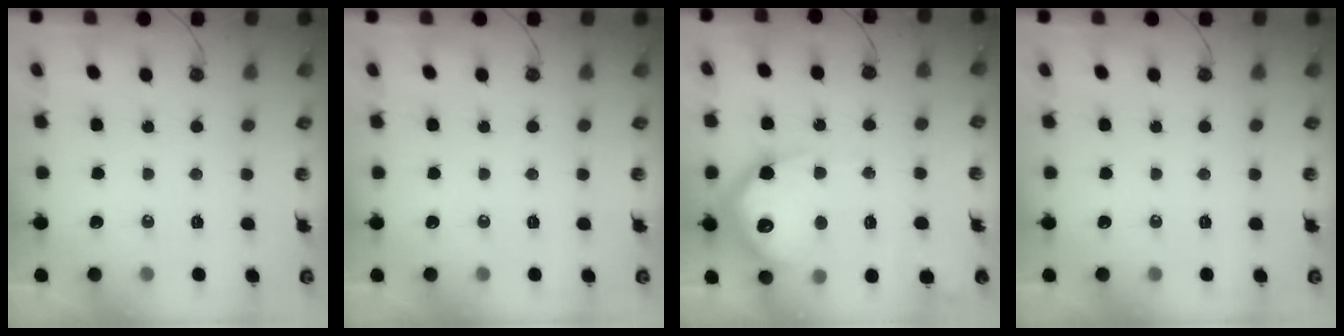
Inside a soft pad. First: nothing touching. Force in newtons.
{"total": 0.0}
{"total": 22.7, "press": 22.6, "slide": 2.0}
{"total": 0.0}